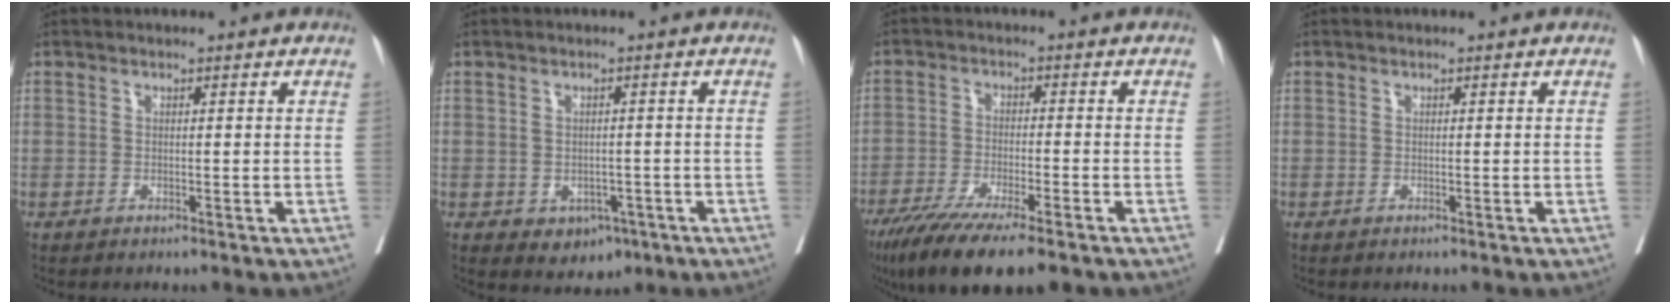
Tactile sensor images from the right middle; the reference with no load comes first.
{"total": 3.8, "force": [-1.6, 2.8, 2.0], "torque": [-0.018, 0.002, -0.009]}
{"total": 13.0, "force": [-9.4, 1.9, 8.7], "torque": [-0.143, -0.031, -0.152]}
{"total": 0.0}